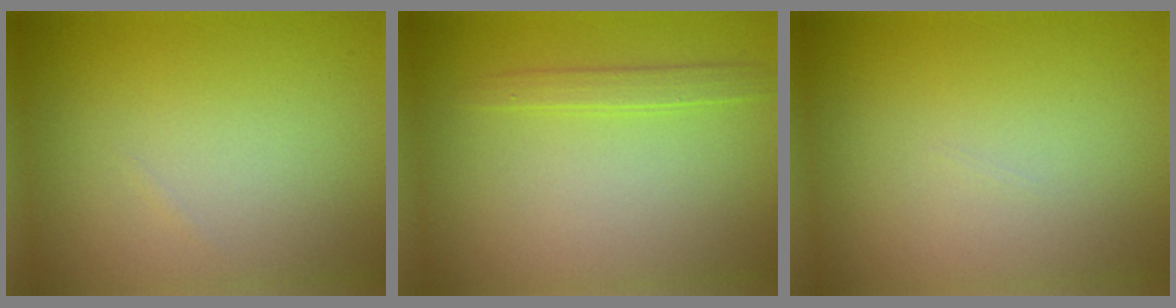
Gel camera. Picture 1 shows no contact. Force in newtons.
{"total": 1.6, "press": 1.6, "slide": 0.0}
{"total": 0.0}